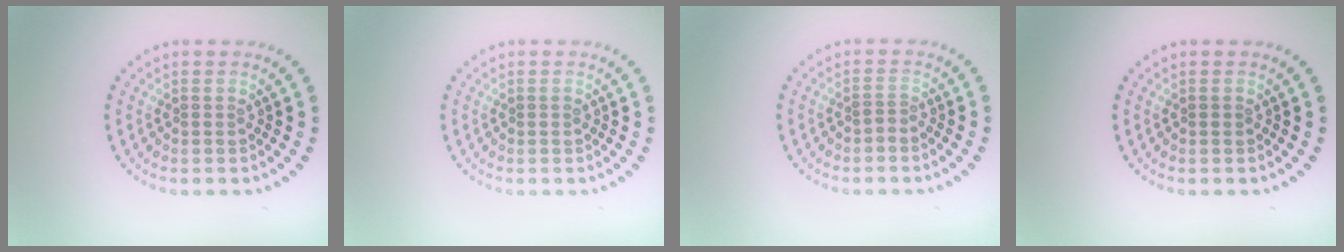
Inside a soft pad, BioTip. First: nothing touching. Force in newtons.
{"total": 0.5, "press": 0.5, "slide": 0.1}
{"total": 0.5, "press": 0.2, "slide": 0.5}
{"total": 0.7, "press": 0.7, "slide": 0.2}